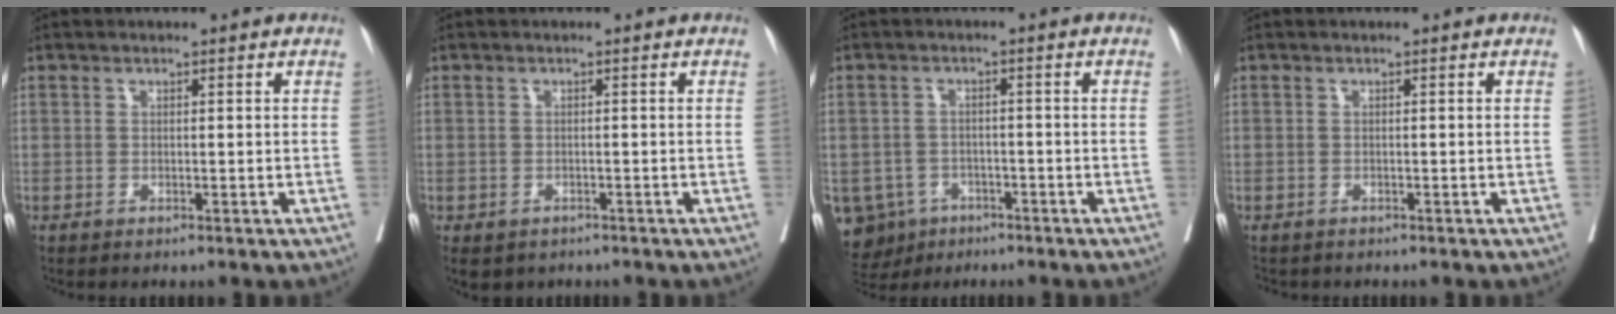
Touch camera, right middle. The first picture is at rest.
{"total": 5.2, "force": [-3.4, 3.5, 1.7], "torque": [-0.033, -0.001, -0.044]}
{"total": 9.0, "force": [-4.9, 7.3, 2.1], "torque": [-0.055, 0.001, -0.068]}
{"total": 1.4, "force": [-1.3, 0.6, 0.2], "torque": [-0.011, -0.003, -0.021]}